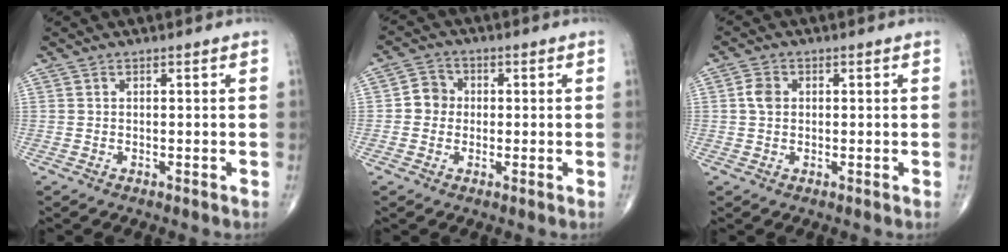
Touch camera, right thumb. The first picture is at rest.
{"total": 4.2, "force": [-0.1, 3.9, 1.5], "torque": [-0.003, 0.008, -0.010]}
{"total": 2.8, "force": [0.4, 2.2, 1.7], "torque": [-0.029, 0.002, 0.005]}